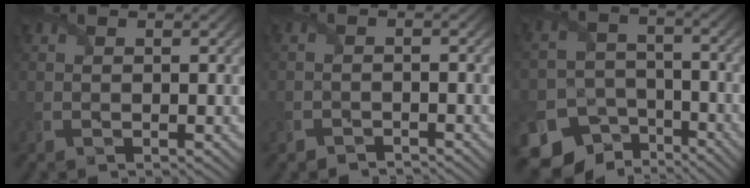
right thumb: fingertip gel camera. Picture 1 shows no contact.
{"total": 1.6, "force": [-1.5, -0.3, -0.3], "torque": [0.007, 0.000, -0.031]}
{"total": 13.0, "force": [-9.0, 8.8, 3.2], "torque": [-0.088, -0.054, -0.145]}